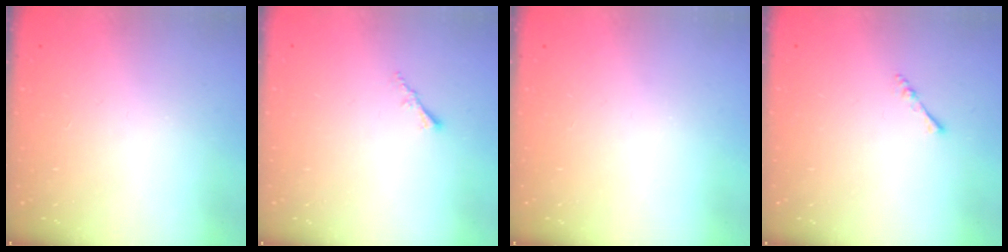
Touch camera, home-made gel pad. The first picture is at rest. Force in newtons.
{"total": 1.5, "press": 1.5, "slide": 0.4}
{"total": 0.0}
{"total": 2.4, "press": 2.3, "slide": 0.5}